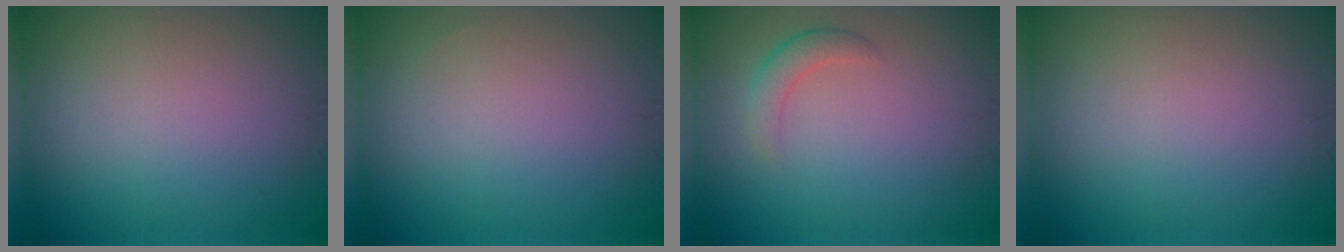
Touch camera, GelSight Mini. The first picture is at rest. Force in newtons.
{"total": 0.0}
{"total": 2.0, "press": 2.0, "slide": 0.1}
{"total": 0.0}